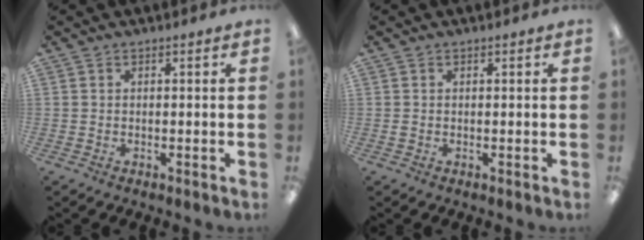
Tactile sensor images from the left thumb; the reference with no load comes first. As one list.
[{"total": 0.6, "force": [0.0, 0.6, 0.3], "torque": [-0.006, 0.004, -0.002]}]